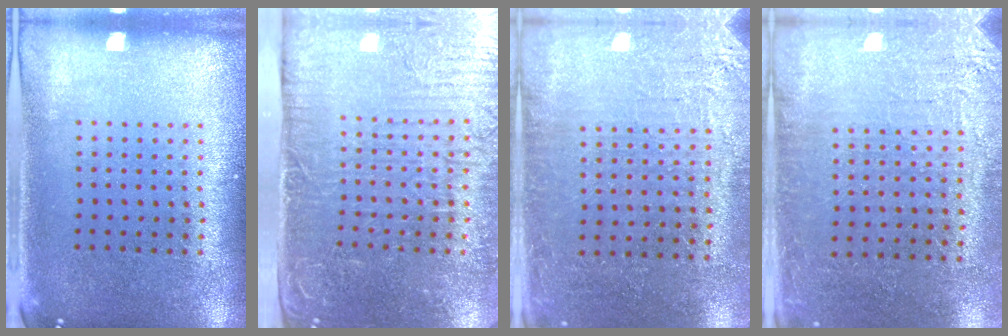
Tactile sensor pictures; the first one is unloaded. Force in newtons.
{"total": 5.3, "press": 4.5, "slide": 2.8}
{"total": 2.8, "press": 2.8, "slide": 0.4}
{"total": 2.8, "press": 2.7, "slide": 0.7}